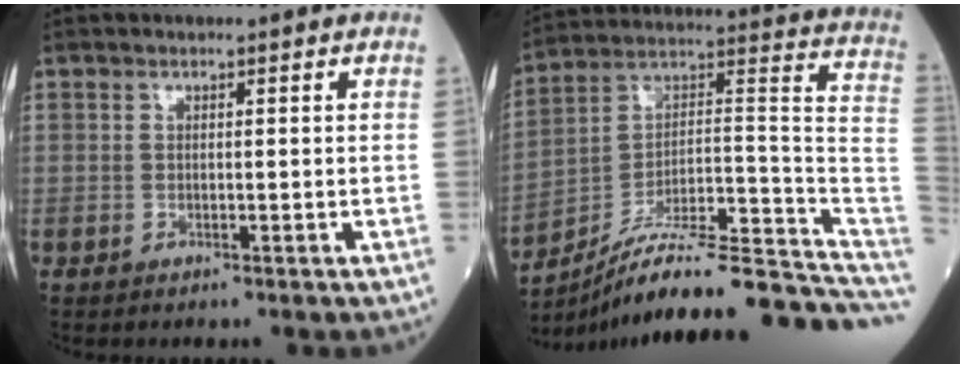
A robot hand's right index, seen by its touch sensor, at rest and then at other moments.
{"total": 25.7, "force": [-22.2, 1.8, 12.8], "torque": [-0.111, 0.042, -0.332]}